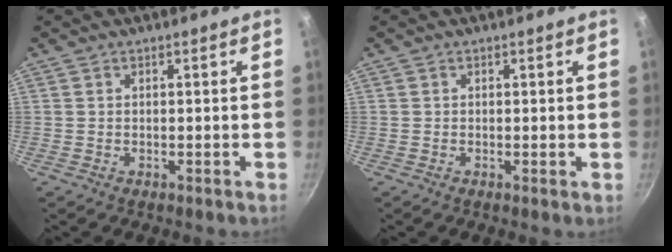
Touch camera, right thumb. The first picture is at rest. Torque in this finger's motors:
{"motor_torque": [-0.27, 0.18, -0.31, 0.07, -0.01]}